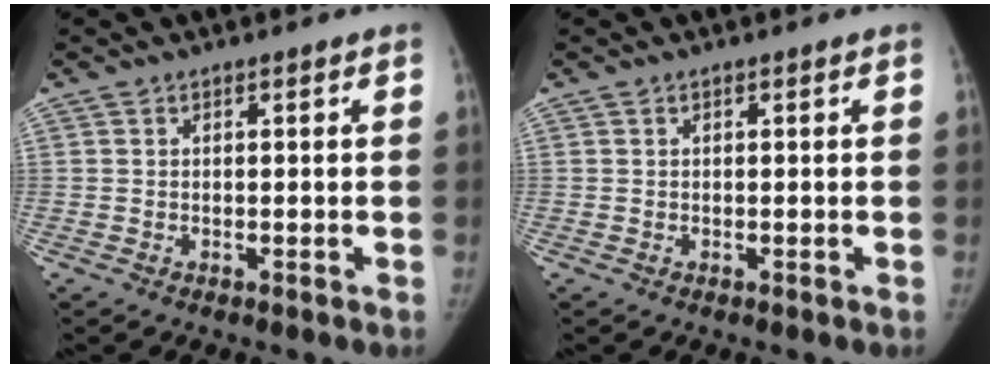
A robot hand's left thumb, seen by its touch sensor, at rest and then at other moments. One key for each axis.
{"total": 0.0}